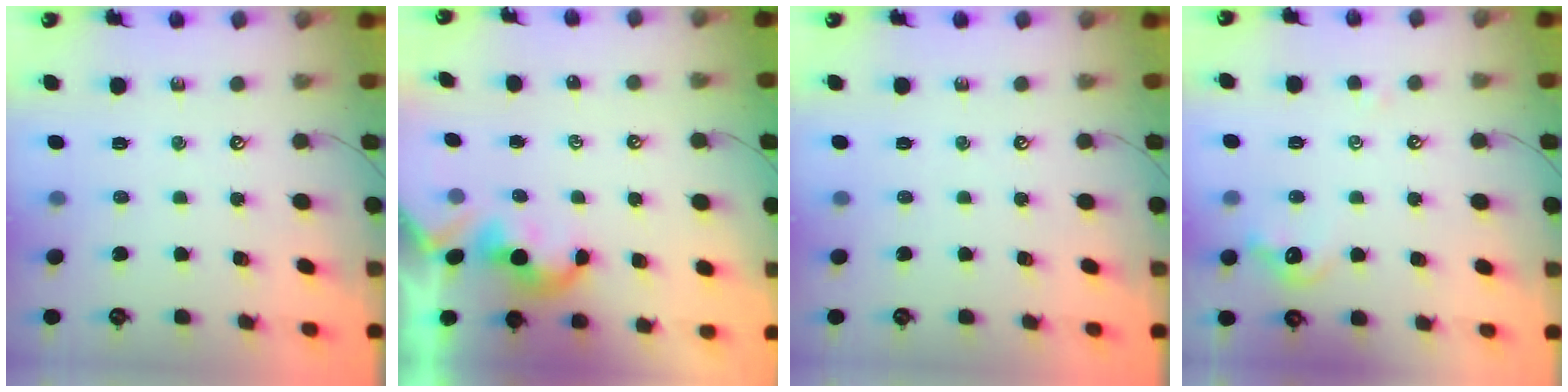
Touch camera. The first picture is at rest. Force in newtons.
{"total": 2.1, "press": 2.1, "slide": 0.2}
{"total": 0.0}
{"total": 1.3, "press": 1.1, "slide": 0.7}